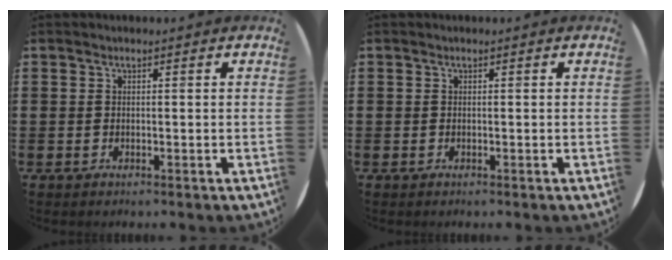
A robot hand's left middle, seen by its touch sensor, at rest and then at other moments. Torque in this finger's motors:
{"motor_torque": [0.00, 0.00, -0.01, -0.01]}